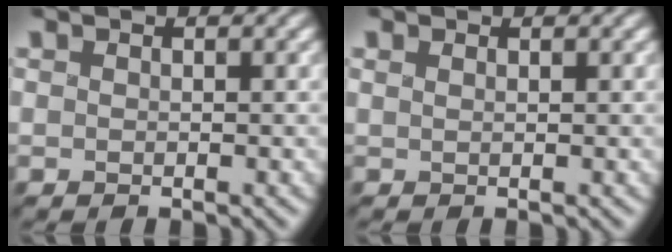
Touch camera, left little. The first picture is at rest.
{"total": 0.0}